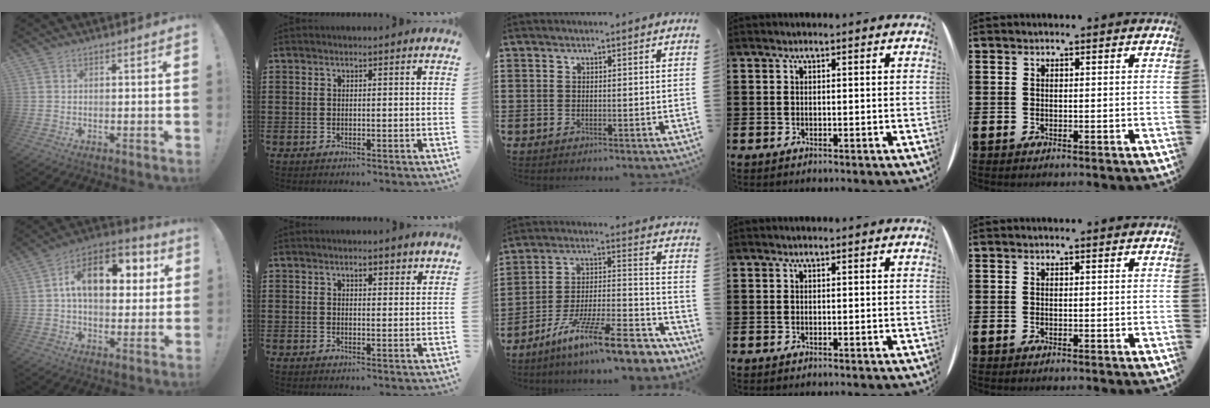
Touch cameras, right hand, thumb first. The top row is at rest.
{"thumb": {"total": 16.0, "force": [4.0, 9.5, 12.3], "torque": [-0.176, -0.002, 0.066]}, "index": {"total": 2.1, "force": [1.5, 0.9, 1.2], "torque": [-0.011, -0.001, 0.023]}, "middle": {"total": 13.9, "force": [-10.8, 1.2, 8.6], "torque": [-0.140, 0.024, -0.194]}}